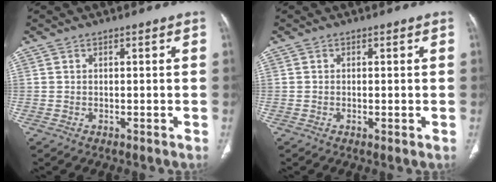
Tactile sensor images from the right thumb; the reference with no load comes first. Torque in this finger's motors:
{"motor_torque": [-0.17, -0.13, -0.16, -0.16, -0.03]}